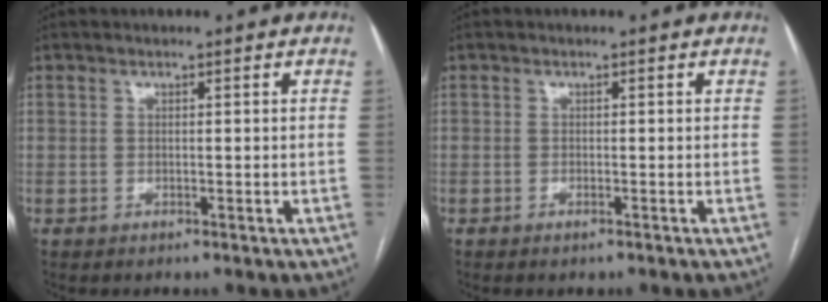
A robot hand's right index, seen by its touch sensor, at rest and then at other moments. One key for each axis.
{"total": 0.6, "fx": -0.5, "fy": 0.1, "fz": 0.4, "tx": -0.007, "ty": 0.000, "tz": -0.006}